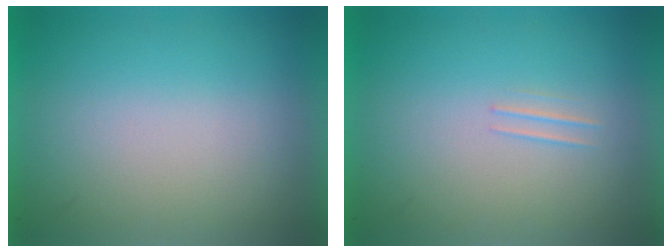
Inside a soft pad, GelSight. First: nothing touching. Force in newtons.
{"total": 1.1}